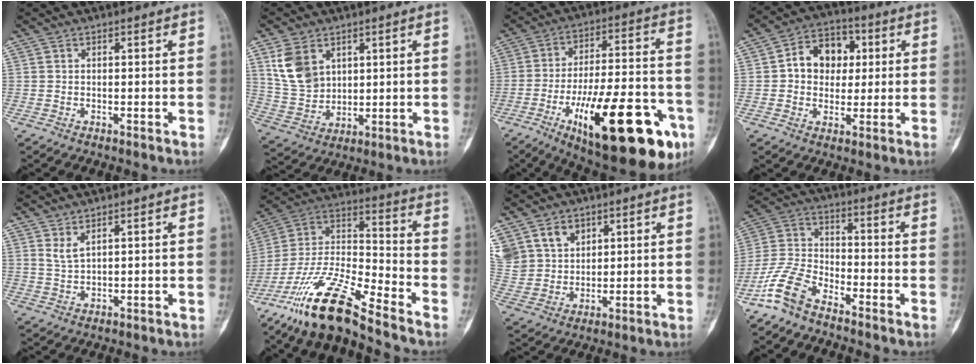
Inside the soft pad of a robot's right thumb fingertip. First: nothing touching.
{"total": 9.8, "force": [4.4, 7.0, 5.3], "torque": [-0.089, -0.015, 0.105]}
{"total": 28.5, "force": [-12.0, 9.6, 24.0], "torque": [-0.321, 0.046, -0.168]}
{"total": 10.8, "force": [1.7, 8.4, 6.5], "torque": [-0.057, 0.014, 0.020]}
{"total": 2.8, "force": [2.0, 0.6, 1.9], "torque": [-0.041, -0.019, 0.046]}
{"total": 17.3, "force": [-13.4, 2.7, 10.6], "torque": [-0.212, 0.070, -0.254]}
{"total": 14.9, "force": [7.4, 11.4, 6.0], "torque": [-0.131, 0.005, 0.162]}
{"total": 9.4, "force": [-6.9, 4.1, 4.8], "torque": [-0.110, 0.044, -0.150]}